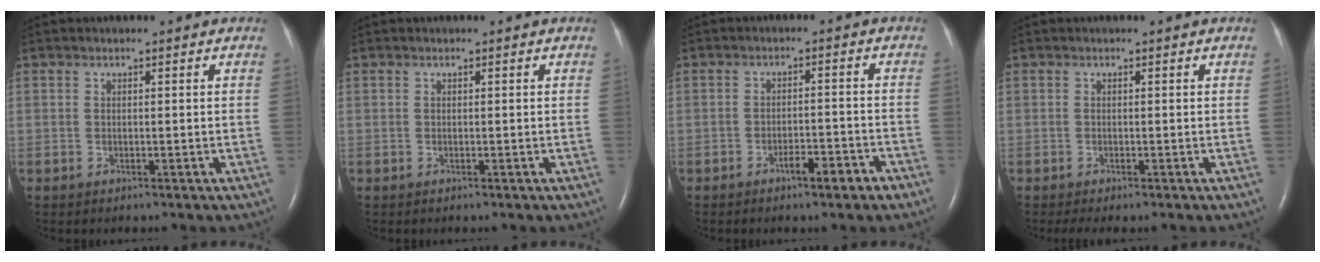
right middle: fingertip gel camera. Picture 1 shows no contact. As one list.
[{"total": 0.0}, {"total": 4.0, "force": [-2.8, 0.8, 2.8], "torque": [-0.043, 0.003, -0.041]}, {"total": 2.5, "force": [-2.0, 0.5, 1.4], "torque": [-0.021, -0.008, -0.026]}]